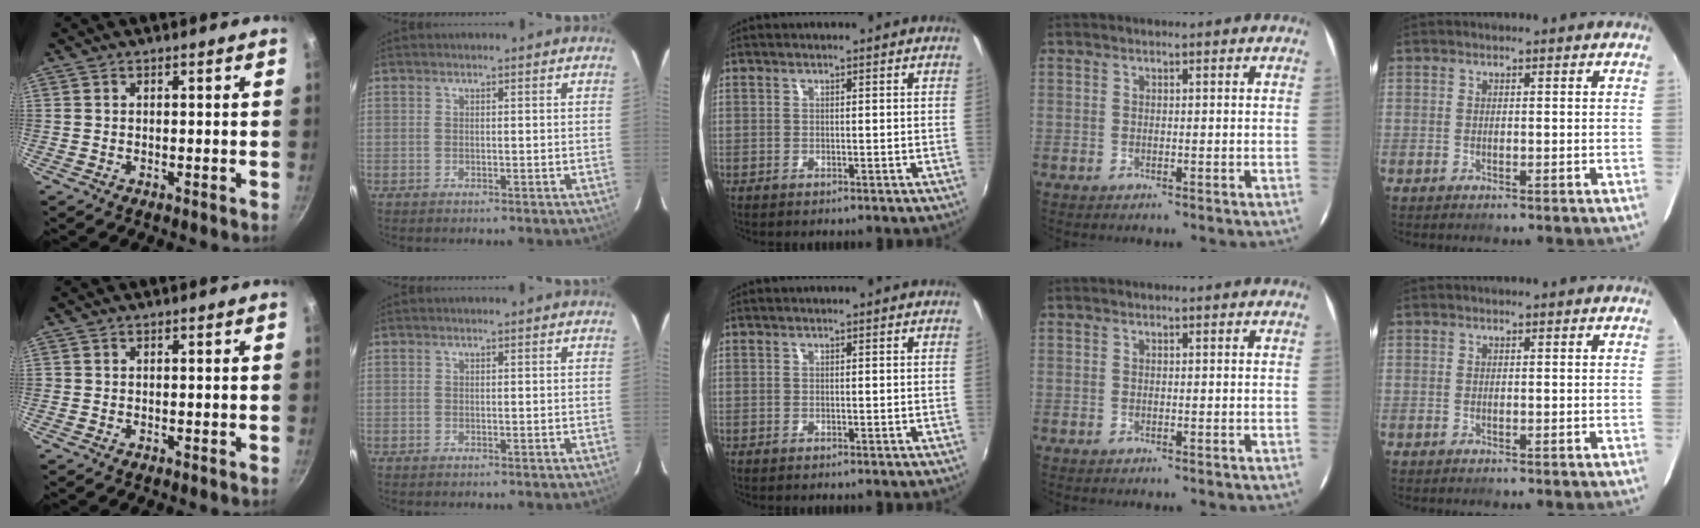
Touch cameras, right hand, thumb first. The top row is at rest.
{}